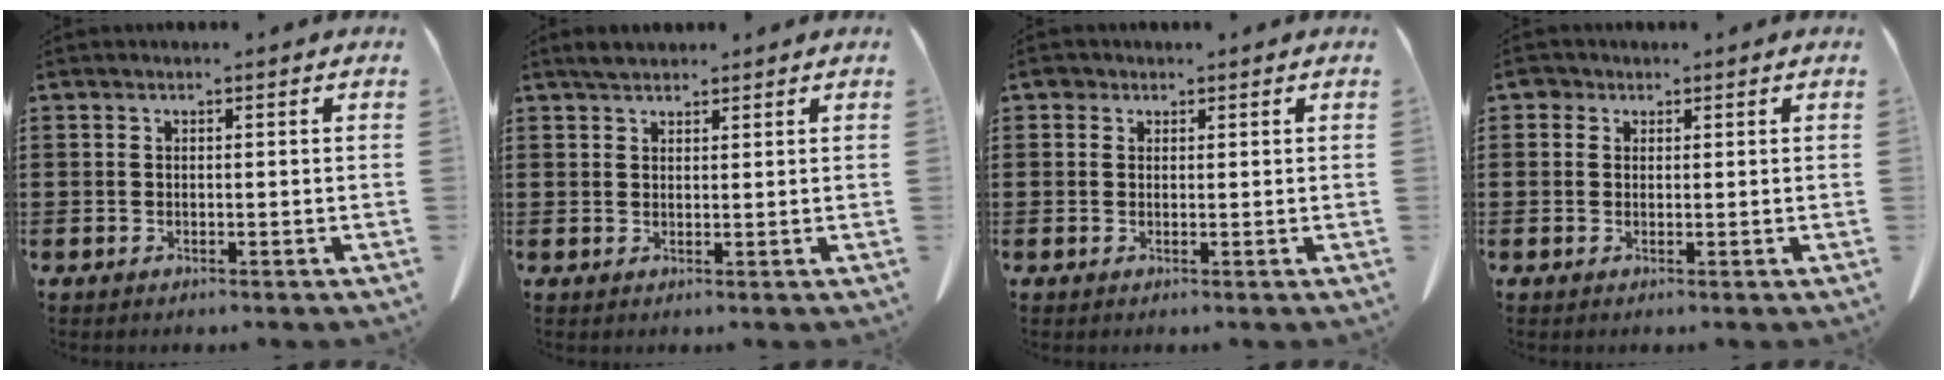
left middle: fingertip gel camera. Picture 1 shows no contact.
{"total": 2.1, "force": [1.9, 0.7, 0.6], "torque": [-0.017, 0.004, 0.038]}
{"total": 1.2, "force": [0.8, 0.8, 0.3], "torque": [-0.010, 0.002, 0.016]}
{"total": 1.4, "force": [0.8, 1.1, 0.4], "torque": [-0.013, 0.004, 0.016]}